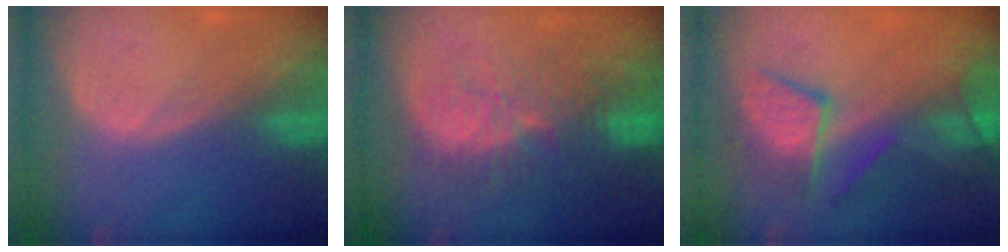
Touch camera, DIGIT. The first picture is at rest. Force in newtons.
{"total": 11.0, "press": 9.7, "slide": 5.2}
{"total": 10.0, "press": 8.7, "slide": 4.9}